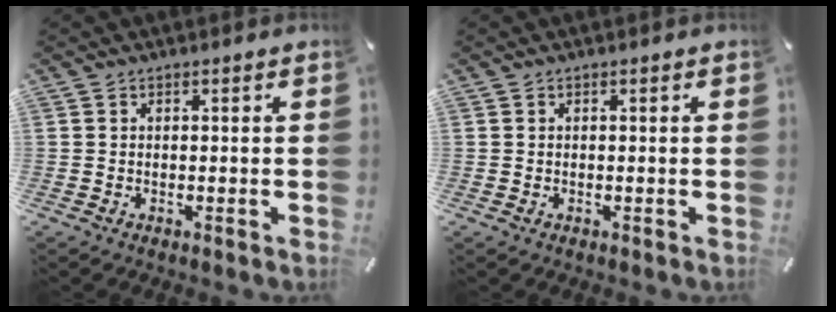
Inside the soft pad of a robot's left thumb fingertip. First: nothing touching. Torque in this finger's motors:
{"motor_torque": [0.08, 0.09, 0.11, 0.04, 0.00]}